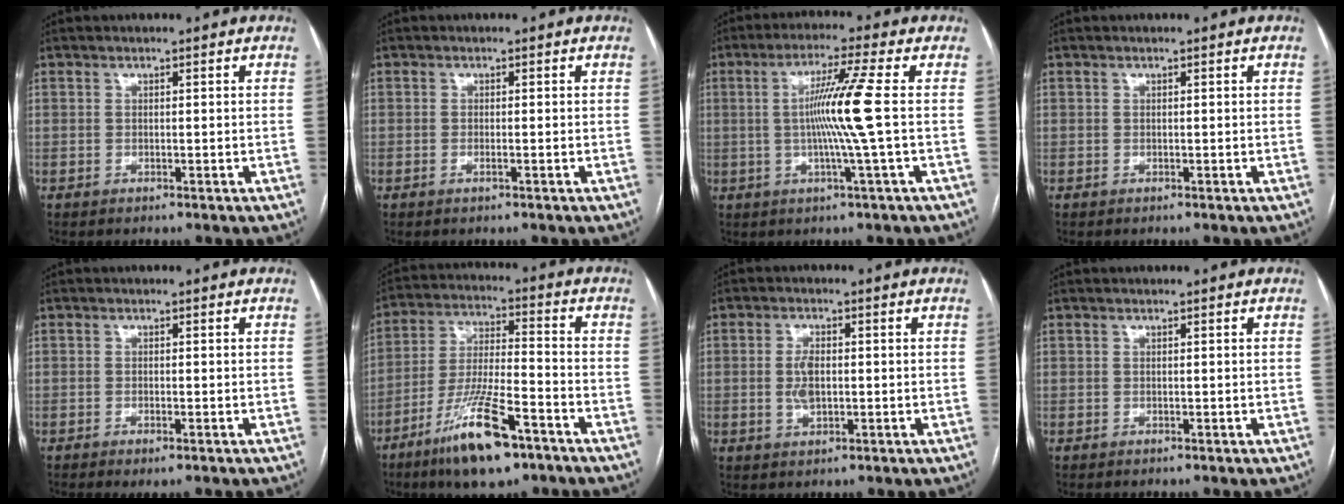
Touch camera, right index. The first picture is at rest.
{"total": 0.8, "force": [-0.3, 0.1, 0.7], "torque": [-0.016, -0.001, -0.004]}
{"total": 8.7, "force": [0.0, -2.2, 8.4], "torque": [-0.158, 0.000, 0.004]}
{"total": 0.0}
{"total": 1.9, "force": [-1.1, 0.4, 1.5], "torque": [-0.022, -0.003, -0.014]}
{"total": 14.2, "force": [-8.6, 2.6, 11.0], "torque": [-0.214, -0.021, -0.152]}
{"total": 3.9, "force": [-0.1, 1.9, 3.4], "torque": [-0.071, 0.001, 0.000]}
{"total": 0.0}